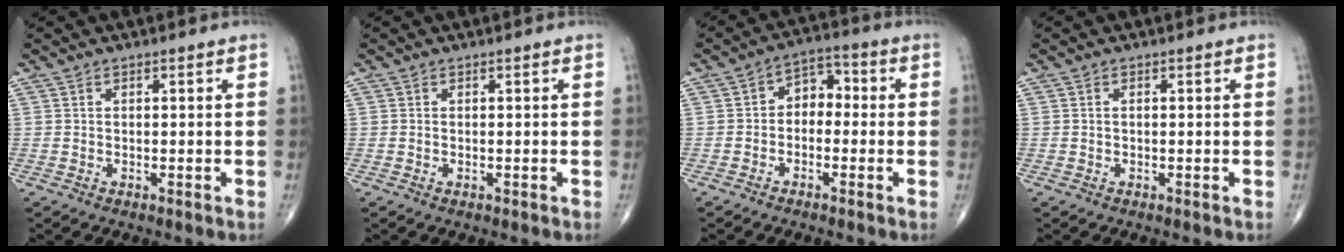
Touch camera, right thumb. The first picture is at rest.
{"total": 0.0}
{"total": 6.5, "force": [-1.0, 4.7, 4.4], "torque": [-0.037, 0.038, -0.036]}
{"total": 0.0}